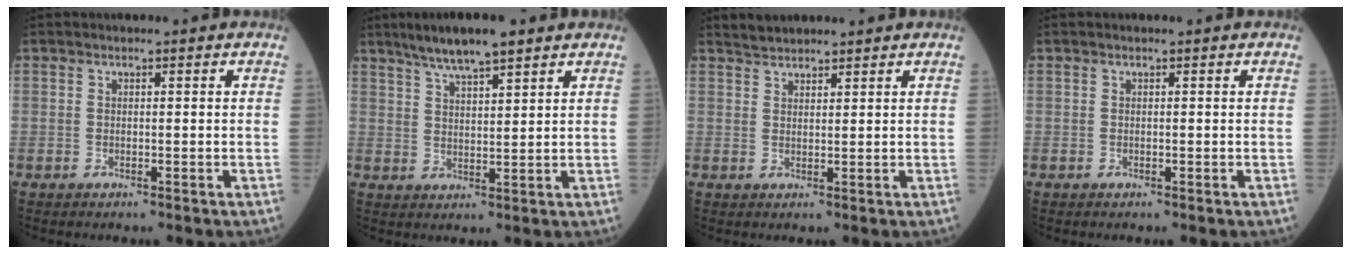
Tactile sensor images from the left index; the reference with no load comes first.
{"total": 7.8, "force": [6.0, 1.0, 4.9], "torque": [-0.093, 0.018, 0.104]}
{"total": 2.7, "force": [2.6, 0.5, 0.4], "torque": [-0.013, 0.020, 0.050]}
{"total": 0.0}